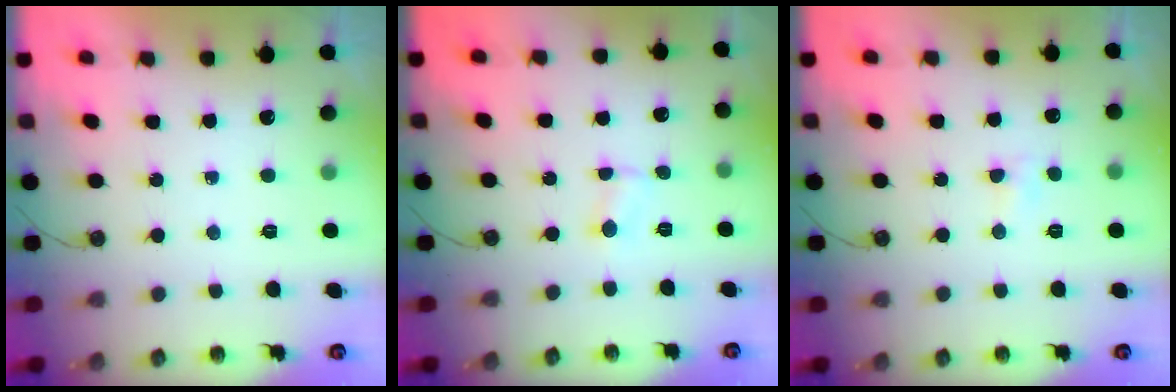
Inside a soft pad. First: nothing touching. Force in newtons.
{"total": 1.4, "press": 1.3, "slide": 0.3}
{"total": 2.9, "press": 2.9, "slide": 0.4}